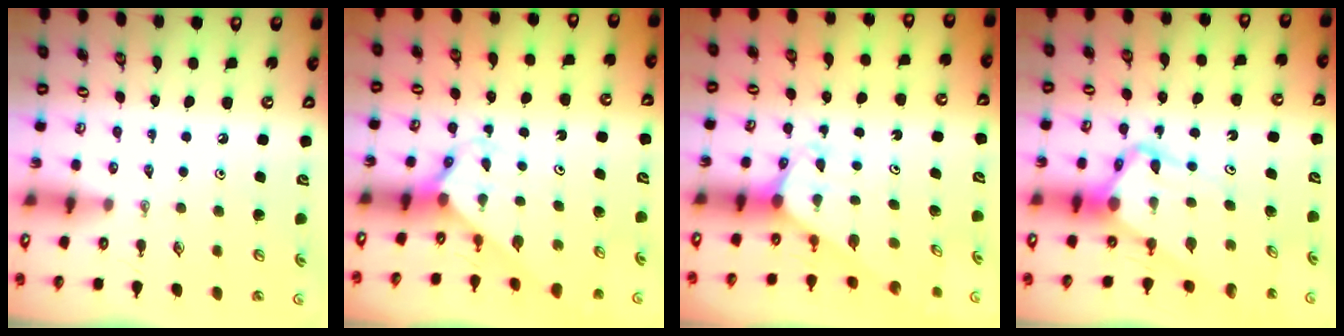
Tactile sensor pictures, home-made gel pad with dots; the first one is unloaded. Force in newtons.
{"total": 2.3, "press": 2.3, "slide": 0.1}
{"total": 2.0, "press": 2.0, "slide": 0.1}
{"total": 7.2, "press": 7.1, "slide": 0.6}